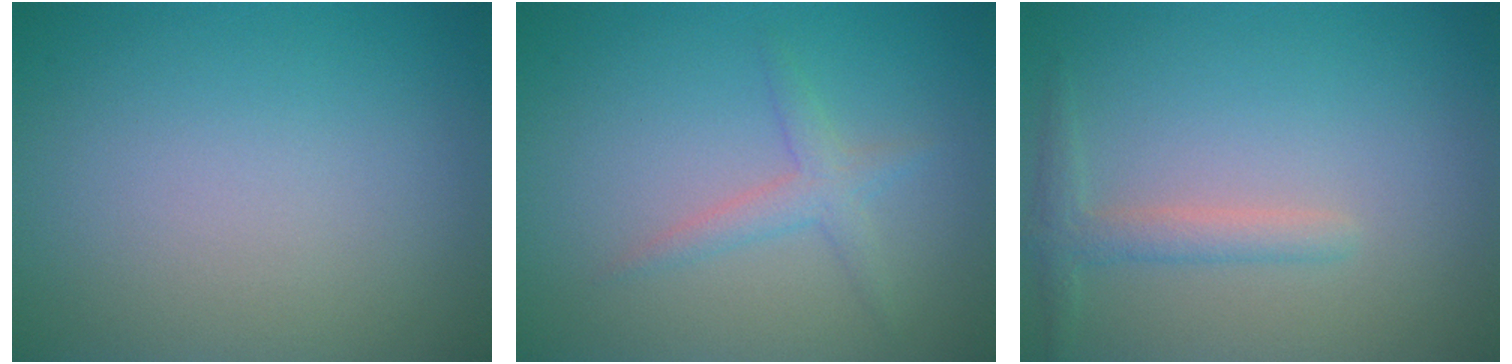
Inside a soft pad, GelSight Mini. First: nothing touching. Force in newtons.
{"total": 1.9, "press": 1.9, "slide": 0.0}
{"total": 1.9, "press": 1.9, "slide": 0.1}